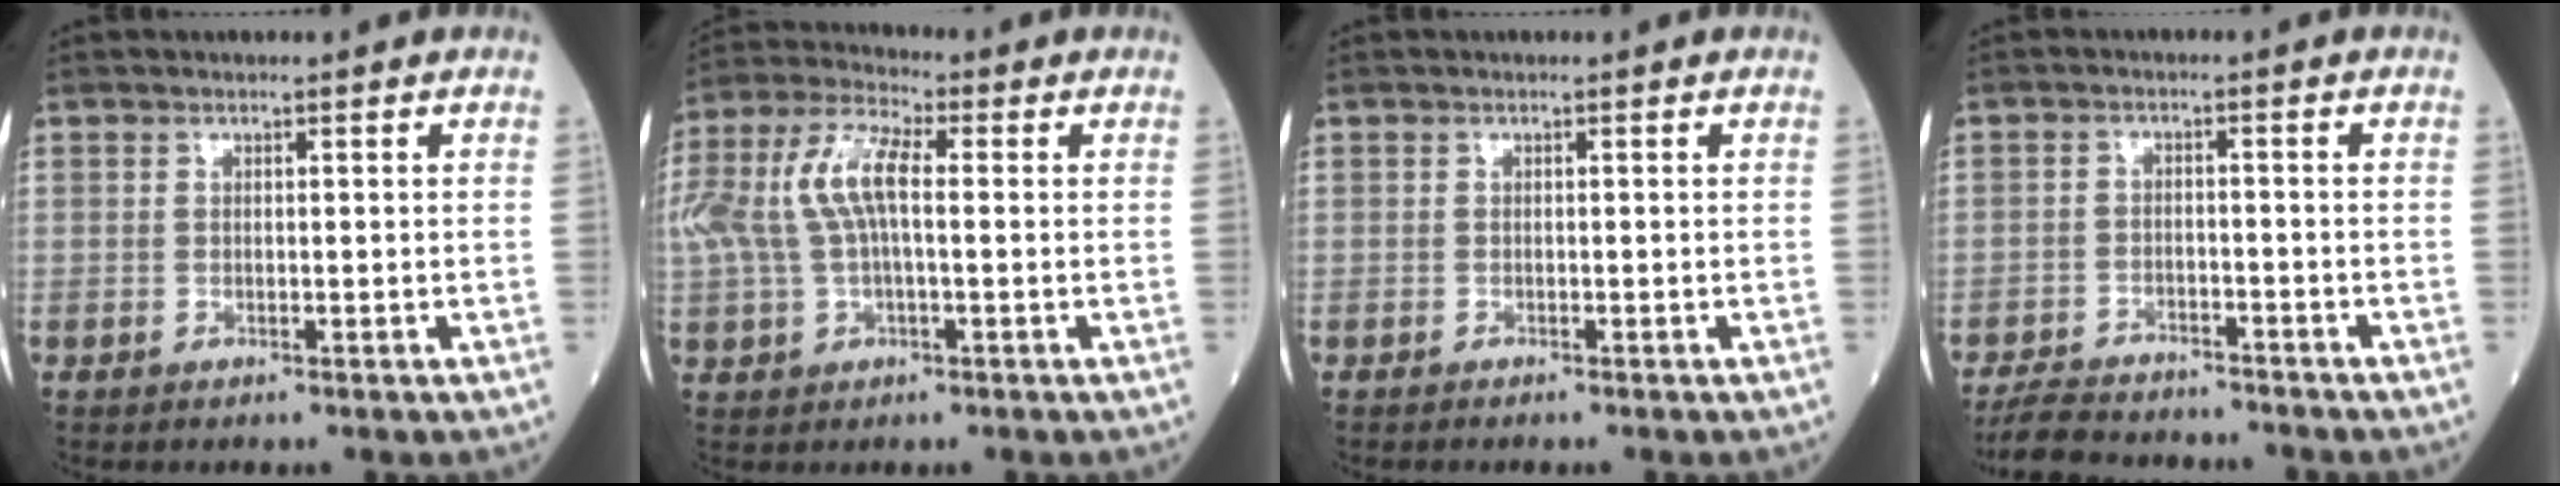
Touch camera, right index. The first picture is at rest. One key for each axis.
{"total": 11.2, "fx": 1.3, "fy": 4.4, "fz": 10.2, "tx": -0.238, "ty": 0.031, "tz": 0.023}
{"total": 0.5, "fx": -0.5, "fy": 0.0, "fz": 0.1, "tx": 0.000, "ty": -0.001, "tz": -0.011}
{"total": 8.5, "fx": -8.0, "fy": 1.9, "fz": 2.2, "tx": -0.035, "ty": -0.006, "tz": -0.127}